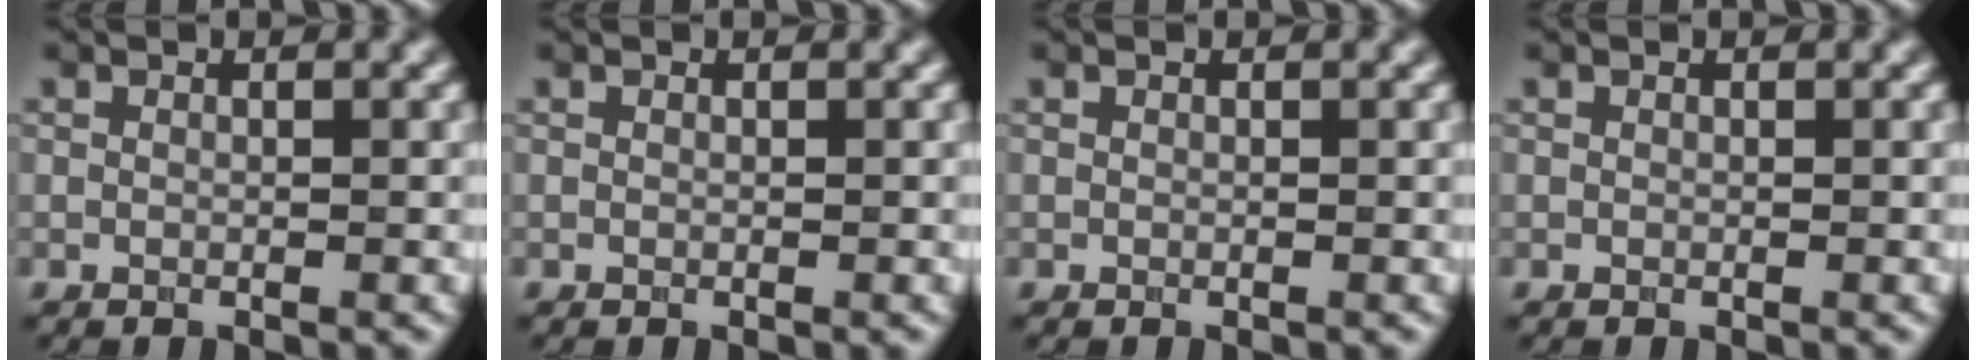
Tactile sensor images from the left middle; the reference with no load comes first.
{"total": 0.0}
{"total": 0.0}
{"total": 0.0}